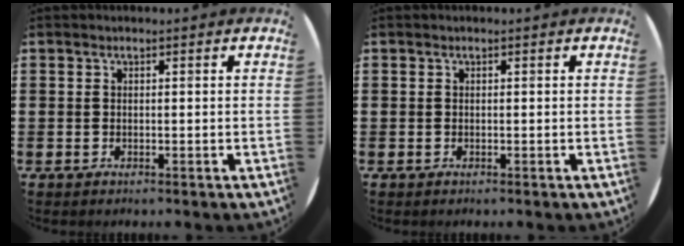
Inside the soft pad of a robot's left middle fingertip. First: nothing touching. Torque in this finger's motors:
{"motor_torque": [0.76, -0.69, 0.07, 0.02]}